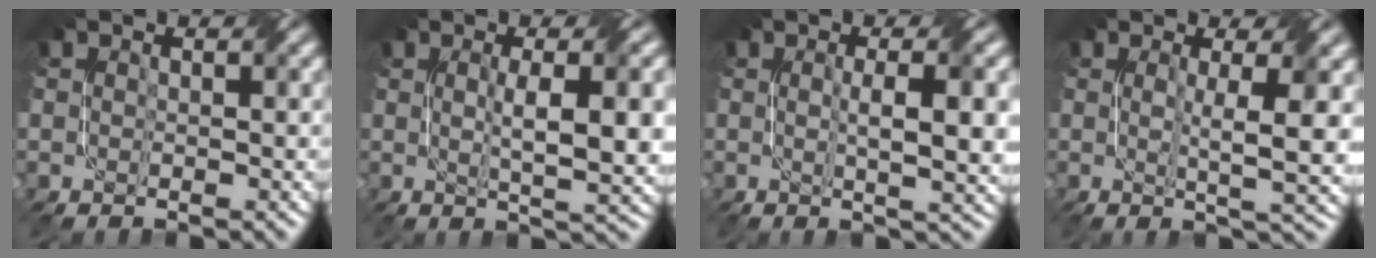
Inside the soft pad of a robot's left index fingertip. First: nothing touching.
{"total": 6.7, "force": [0.5, 1.6, 6.4], "torque": [-0.095, 0.001, 0.013]}
{"total": 6.1, "force": [0.3, 1.4, 5.9], "torque": [-0.076, 0.005, 0.006]}
{"total": 5.3, "force": [0.6, 0.9, 5.2], "torque": [-0.081, -0.006, 0.010]}